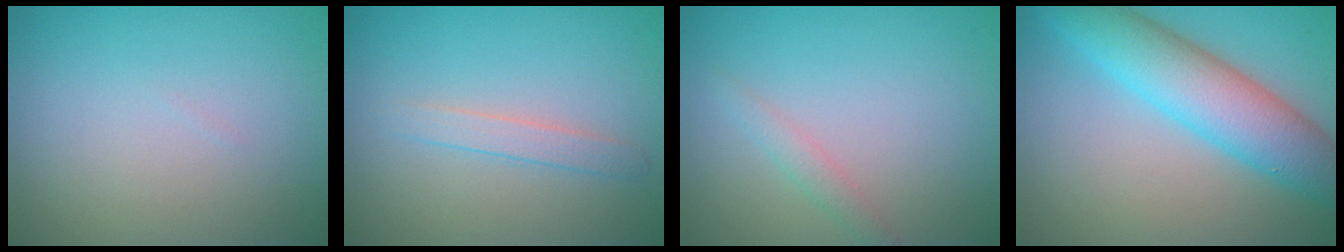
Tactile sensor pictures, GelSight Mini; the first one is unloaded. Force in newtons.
{"total": 1.6, "press": 1.6, "slide": 0.1}
{"total": 1.3, "press": 1.3, "slide": 0.1}
{"total": 7.4, "press": 7.4, "slide": 0.2}